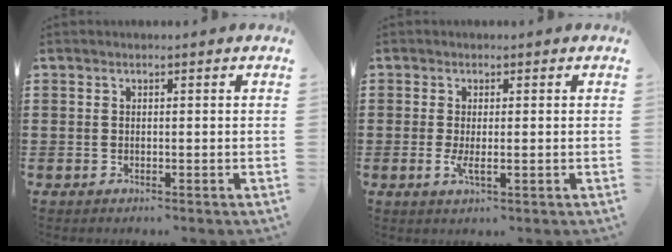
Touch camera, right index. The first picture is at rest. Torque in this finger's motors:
{"motor_torque": [0.10, 0.09, 0.21, 0.01]}